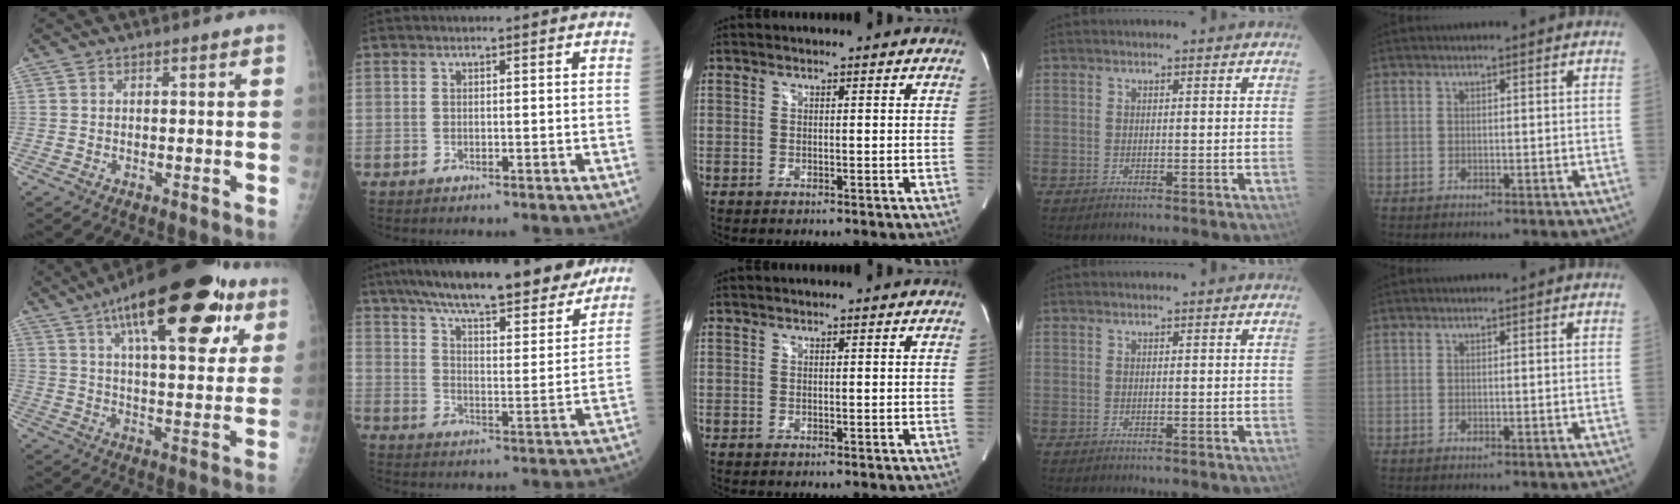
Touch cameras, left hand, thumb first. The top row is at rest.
{"thumb": {"total": 26.8, "force": [13.4, 10.0, 20.9], "torque": [-0.286, -0.009, 0.198]}, "index": {"total": 23.7, "force": [20.0, 4.4, 12.0], "torque": [-0.190, 0.008, 0.279]}}